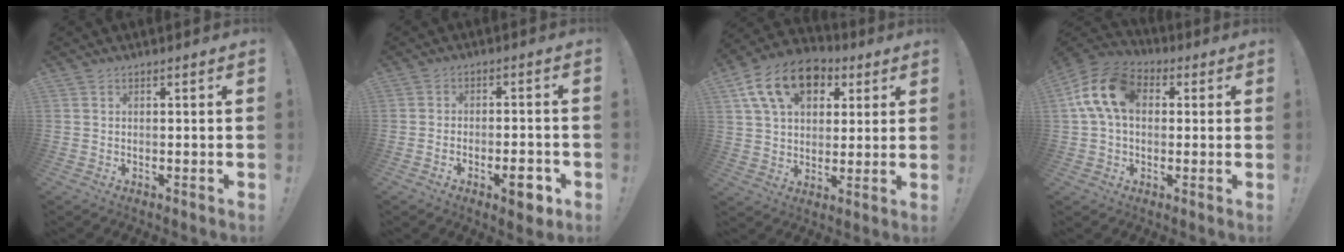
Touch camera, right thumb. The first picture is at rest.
{"total": 6.9, "force": [-3.5, 2.8, 5.2], "torque": [-0.061, 0.017, -0.056]}
{"total": 16.8, "force": [7.1, 11.4, 10.1], "torque": [-0.168, -0.016, 0.135]}
{"total": 15.0, "force": [3.2, 10.2, 10.5], "torque": [-0.192, 0.014, 0.061]}